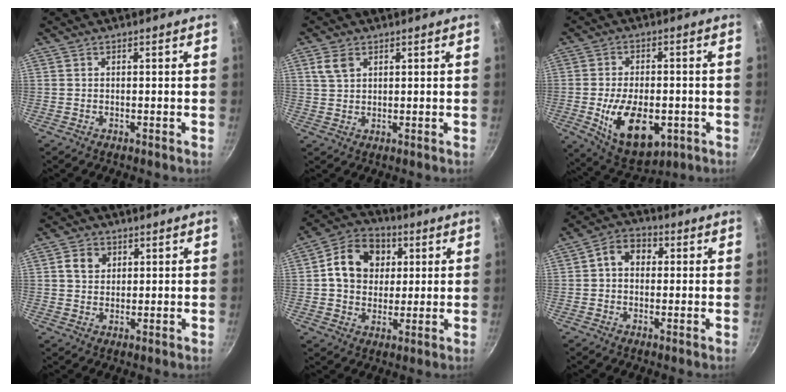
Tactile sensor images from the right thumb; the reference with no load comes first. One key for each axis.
{"total": 3.7, "fx": 1.7, "fy": 2.4, "fz": 2.2, "tx": -0.033, "ty": -0.001, "tz": 0.035}
{"total": 15.3, "fx": -4.1, "fy": 8.6, "fz": 12.0, "tx": -0.178, "ty": 0.001, "tz": -0.051}
{"total": 4.3, "fx": 1.4, "fy": 3.6, "fz": 2.0, "tx": -0.015, "ty": 0.002, "tz": 0.022}
{"total": 13.2, "fx": 2.9, "fy": 10.6, "fz": 7.3, "tx": -0.100, "ty": 0.013, "tz": 0.035}
{"total": 6.5, "fx": 1.0, "fy": 5.1, "fz": 3.9, "tx": -0.039, "ty": 0.015, "tz": 0.001}